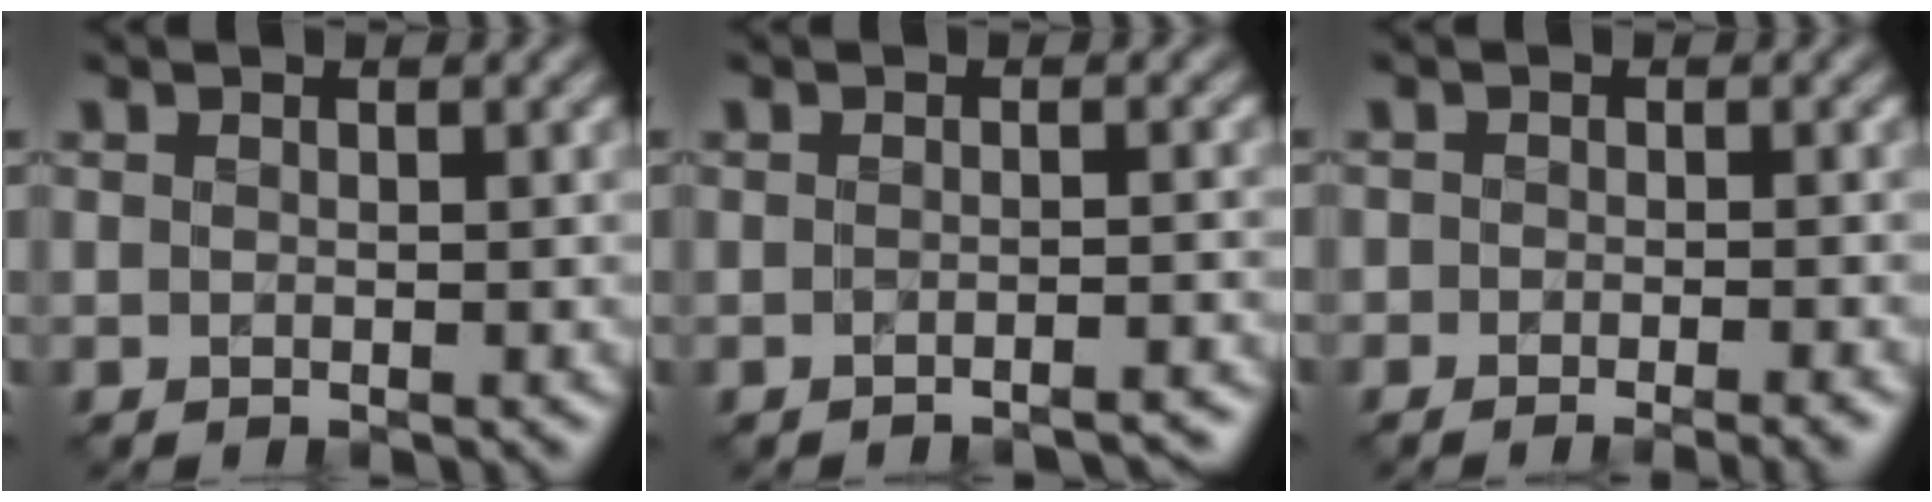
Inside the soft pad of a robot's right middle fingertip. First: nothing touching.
{"total": 2.5, "force": [-2.4, 0.0, 0.4], "torque": [0.000, 0.007, -0.026]}
{"total": 2.4, "force": [-1.8, 0.7, 1.4], "torque": [-0.008, 0.007, -0.024]}